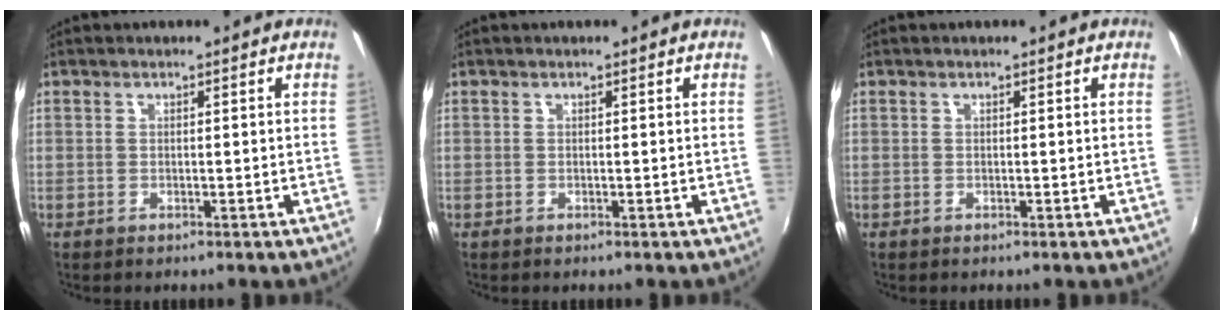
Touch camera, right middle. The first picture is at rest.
{"total": 0.0}
{"total": 0.0}